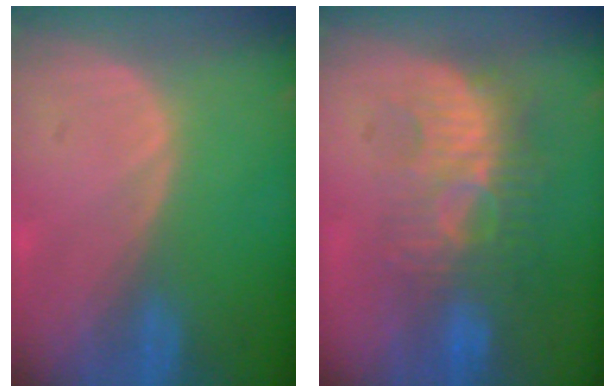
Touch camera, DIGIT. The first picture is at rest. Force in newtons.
{"total": 9.0, "press": 8.6, "slide": 2.6}